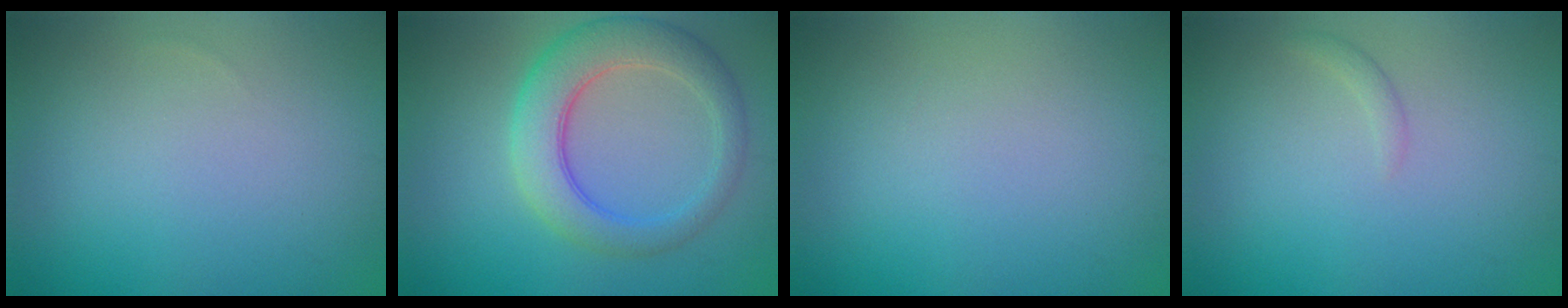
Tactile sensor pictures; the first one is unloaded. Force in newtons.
{"total": 5.4, "press": 5.4, "slide": 0.3}
{"total": 0.0}
{"total": 0.7, "press": 0.7, "slide": 0.1}